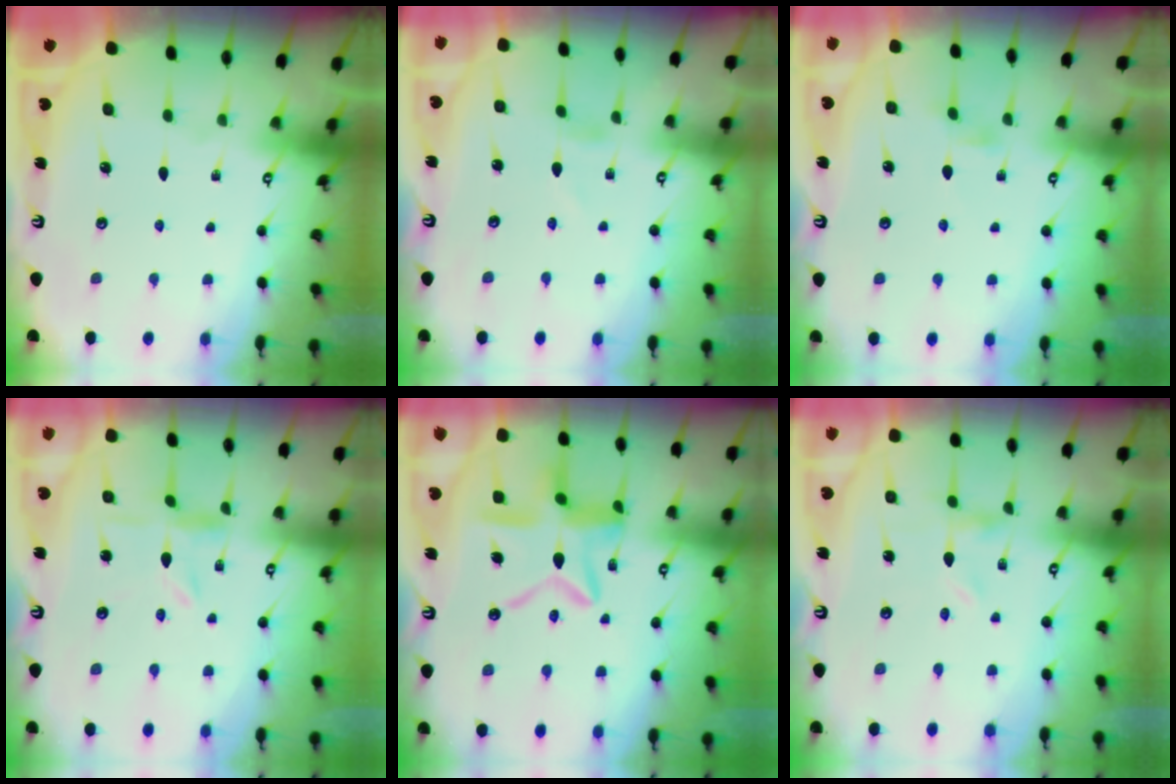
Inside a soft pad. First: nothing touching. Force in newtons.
{"total": 0.8, "press": 0.8, "slide": 0.1}
{"total": 0.9, "press": 0.8, "slide": 0.3}
{"total": 0.8, "press": 0.7, "slide": 0.4}
{"total": 13.8, "press": 13.7, "slide": 1.1}
{"total": 0.0}